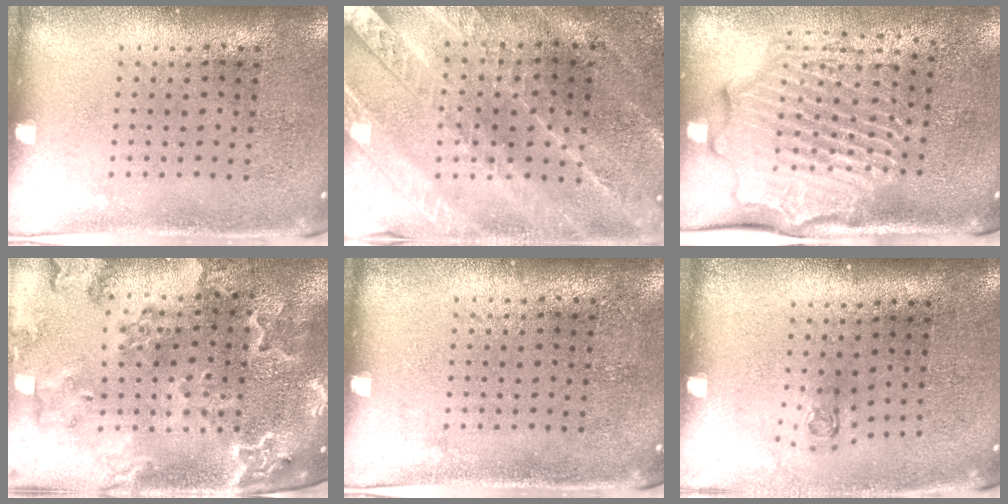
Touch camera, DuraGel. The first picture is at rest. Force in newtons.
{"total": 2.4, "press": 2.4, "slide": 0.4}
{"total": 2.6, "press": 2.3, "slide": 1.3}
{"total": 2.2, "press": 2.1, "slide": 0.4}
{"total": 0.0}
{"total": 0.7, "press": 0.3, "slide": 0.6}